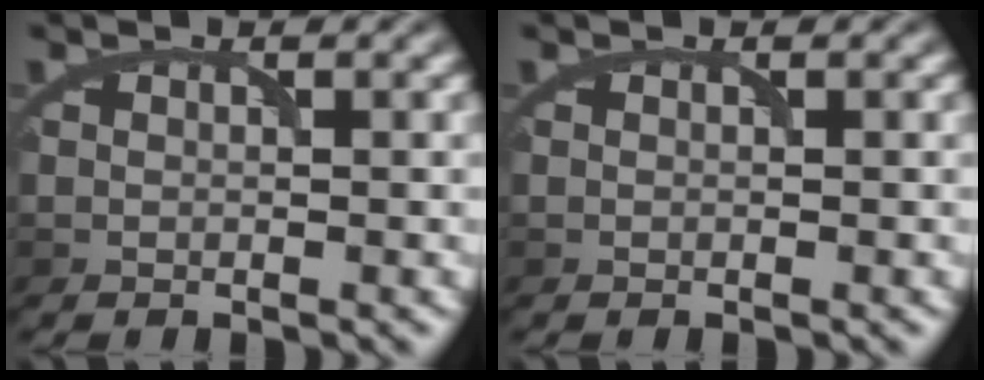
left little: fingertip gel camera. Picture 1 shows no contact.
{"total": 0.0}